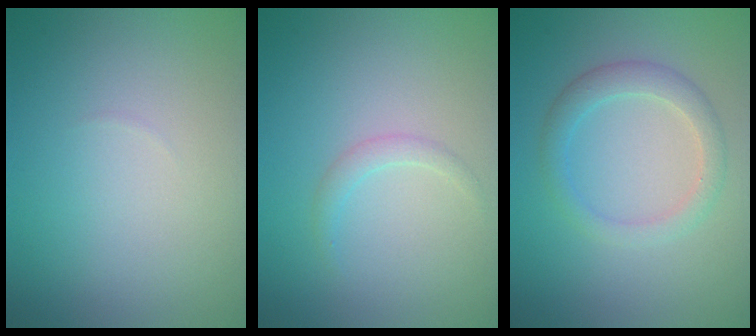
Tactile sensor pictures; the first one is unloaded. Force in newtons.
{"total": 1.1, "press": 1.1, "slide": 0.2}
{"total": 2.6, "press": 2.6, "slide": 0.1}